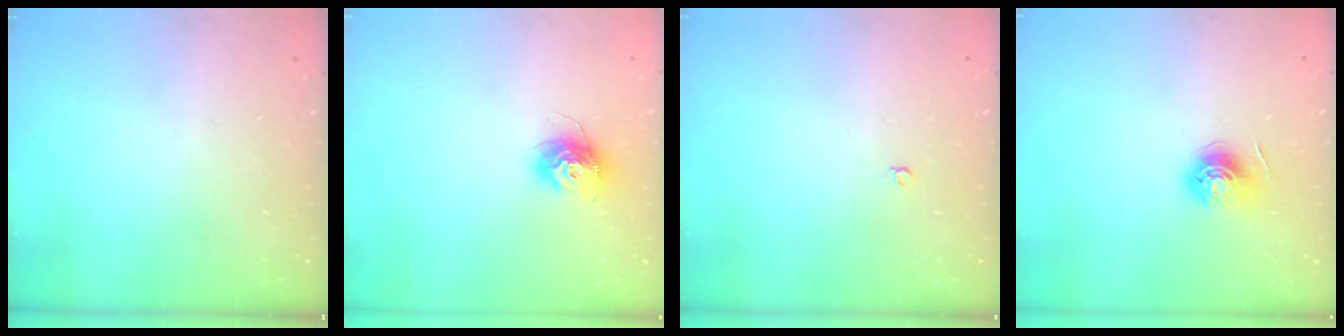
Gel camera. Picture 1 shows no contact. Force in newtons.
{"total": 11.0, "press": 11.0, "slide": 0.8}
{"total": 3.6, "press": 3.6, "slide": 0.6}
{"total": 6.1, "press": 6.1, "slide": 0.5}